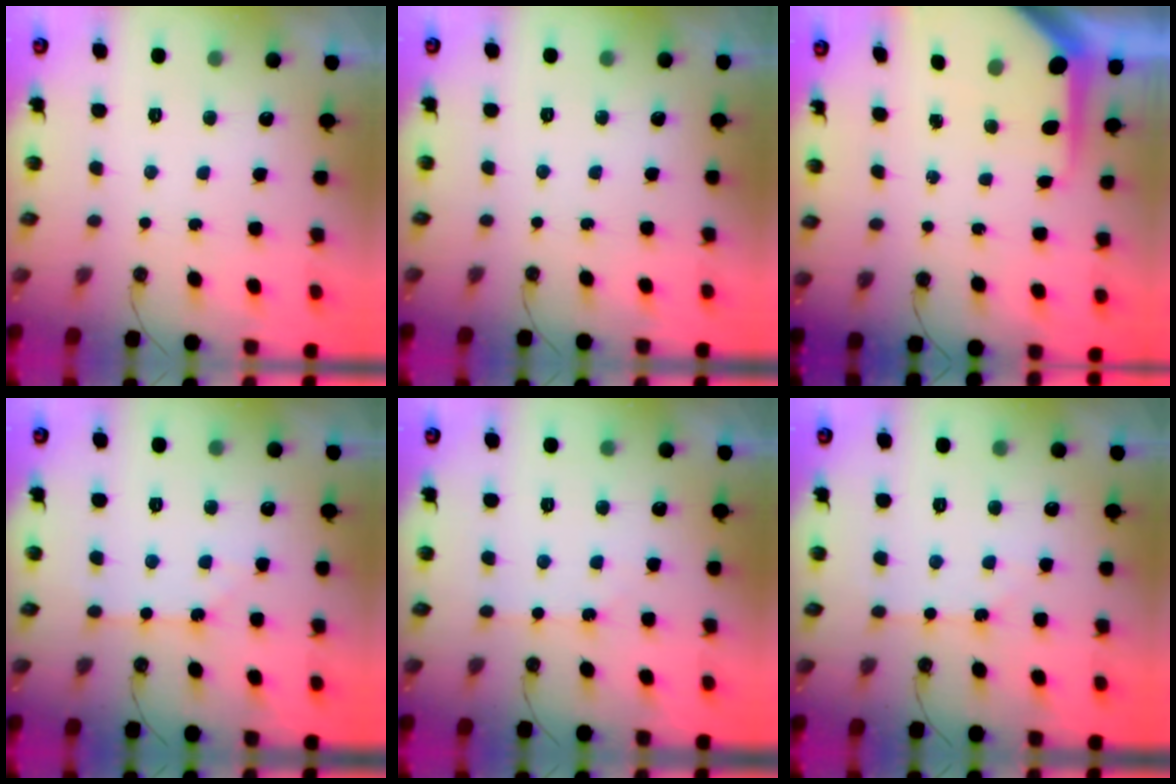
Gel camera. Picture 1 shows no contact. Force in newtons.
{"total": 0.0}
{"total": 8.8, "press": 8.7, "slide": 0.9}
{"total": 1.8, "press": 1.7, "slide": 0.3}
{"total": 1.5, "press": 1.5, "slide": 0.3}
{"total": 2.7, "press": 2.7, "slide": 0.4}